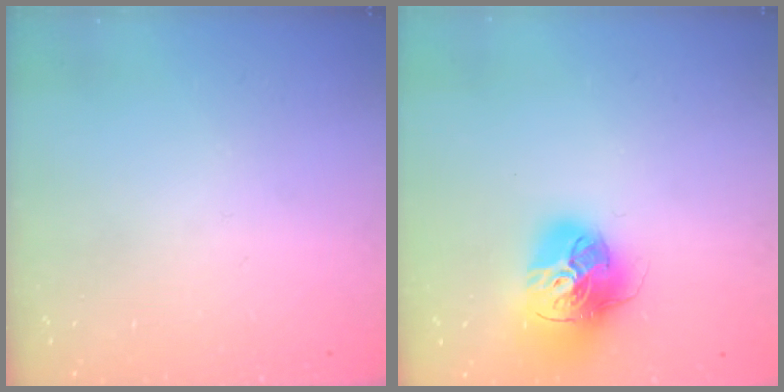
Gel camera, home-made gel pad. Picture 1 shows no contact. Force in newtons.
{"total": 17.5, "press": 17.3, "slide": 2.0}